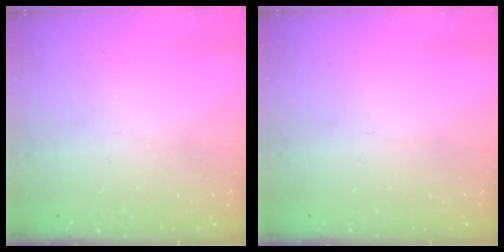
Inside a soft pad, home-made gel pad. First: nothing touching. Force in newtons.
{"total": 0.0}